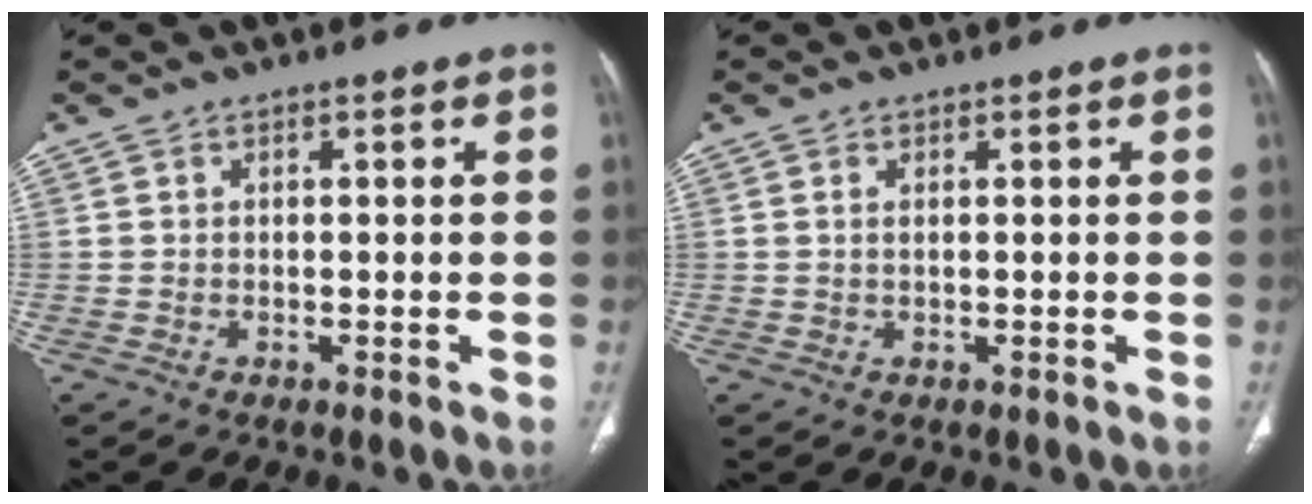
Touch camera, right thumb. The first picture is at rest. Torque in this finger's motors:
{"motor_torque": [0.01, -0.04, -0.30, -0.14, 0.00]}